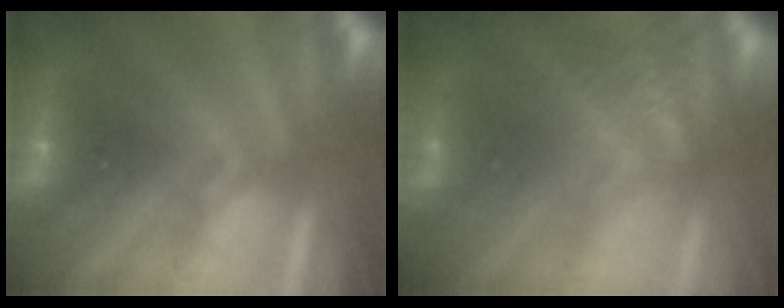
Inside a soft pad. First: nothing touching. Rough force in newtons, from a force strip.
{"total": 4.5}